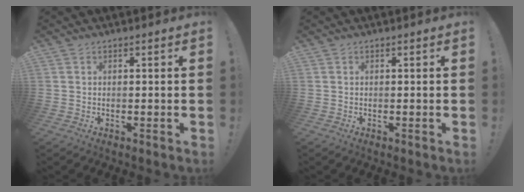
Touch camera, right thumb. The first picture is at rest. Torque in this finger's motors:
{"motor_torque": [-0.09, -0.09, 0.04, 0.04, 0.03]}